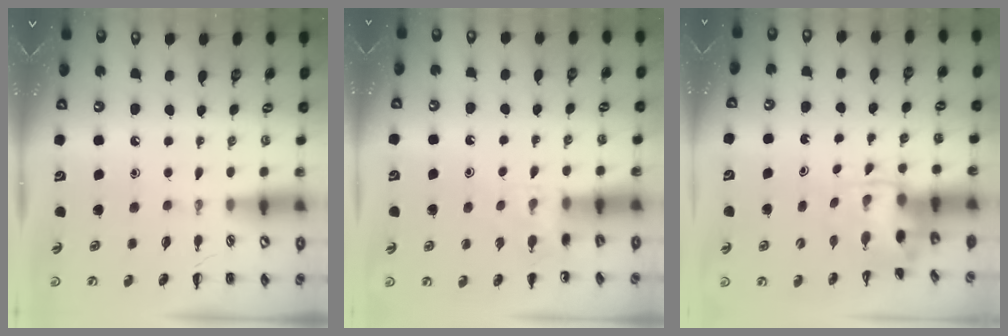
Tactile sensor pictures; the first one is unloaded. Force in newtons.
{"total": 6.0, "press": 5.7, "slide": 1.8}
{"total": 3.6, "press": 3.5, "slide": 0.8}